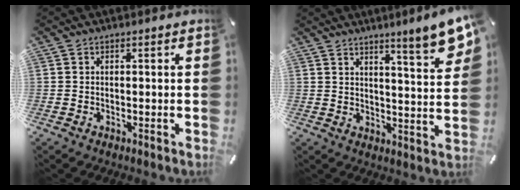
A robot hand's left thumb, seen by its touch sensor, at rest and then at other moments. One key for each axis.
{"total": 9.1, "fx": 7.0, "fy": 0.6, "fz": 5.9, "tx": -0.089, "ty": -0.052, "tz": 0.115}